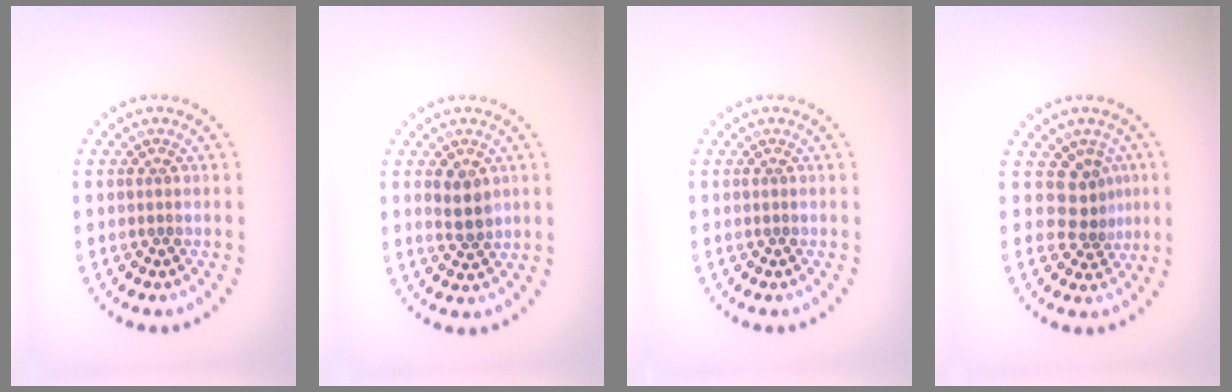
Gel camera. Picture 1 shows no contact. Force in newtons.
{"total": 2.0, "press": 1.9, "slide": 0.7}
{"total": 0.0}
{"total": 2.8, "press": 1.7, "slide": 2.2}